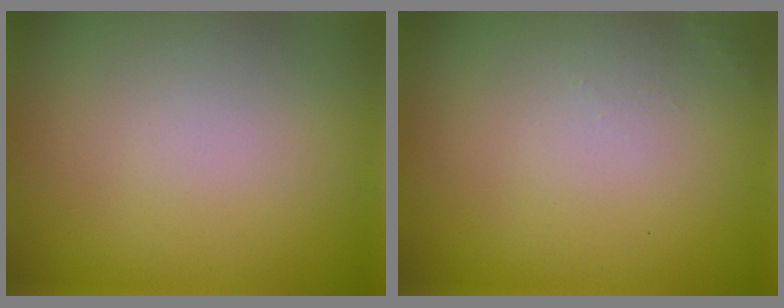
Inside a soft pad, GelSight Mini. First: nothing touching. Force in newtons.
{"total": 0.7, "press": 0.6, "slide": 0.1}